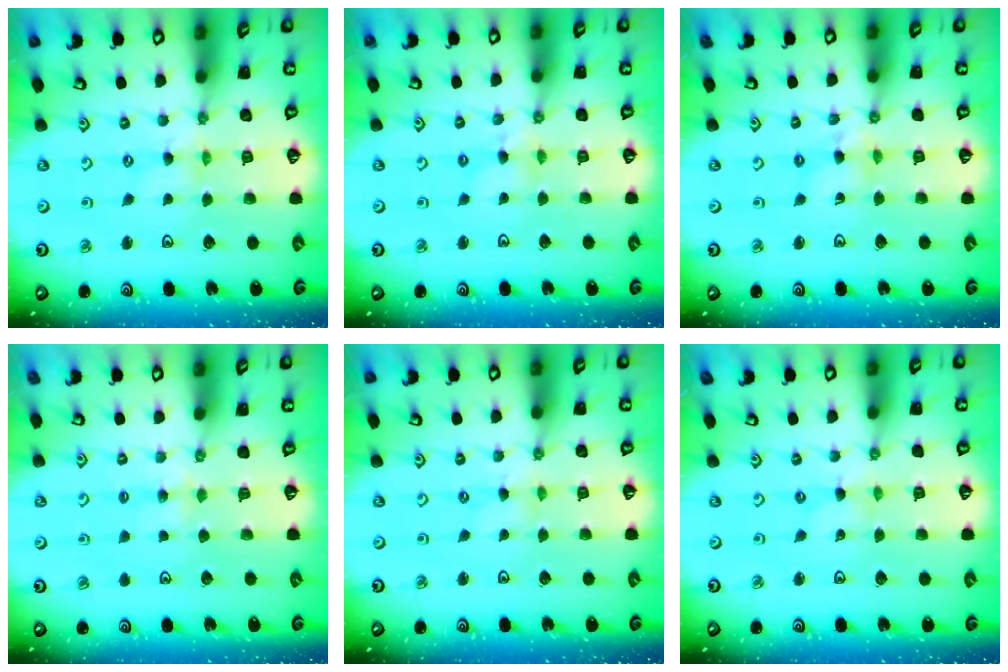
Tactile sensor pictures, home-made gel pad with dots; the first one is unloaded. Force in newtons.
{"total": 3.2, "press": 3.2, "slide": 0.4}
{"total": 4.0, "press": 4.0, "slide": 0.4}
{"total": 4.6, "press": 4.6, "slide": 0.4}
{"total": 0.0}
{"total": 0.0}